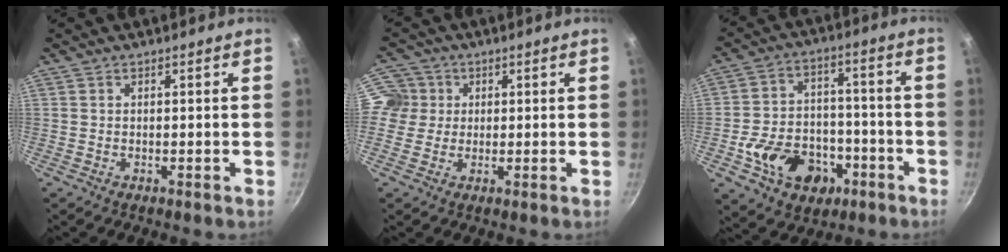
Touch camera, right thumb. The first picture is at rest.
{"total": 5.7, "force": [1.2, 5.5, 0.9], "torque": [0.025, 0.004, 0.006]}
{"total": 15.4, "force": [-6.2, 11.3, 8.4], "torque": [-0.112, 0.054, -0.088]}